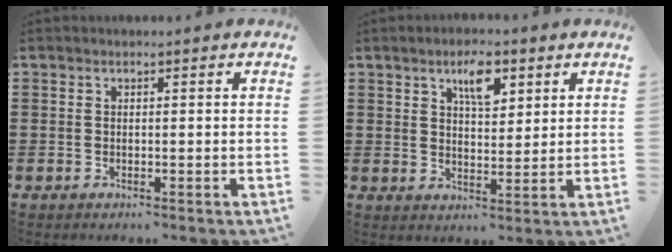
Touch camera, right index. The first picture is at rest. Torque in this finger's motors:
{"motor_torque": [0.42, -0.02, 0.15, 0.09]}